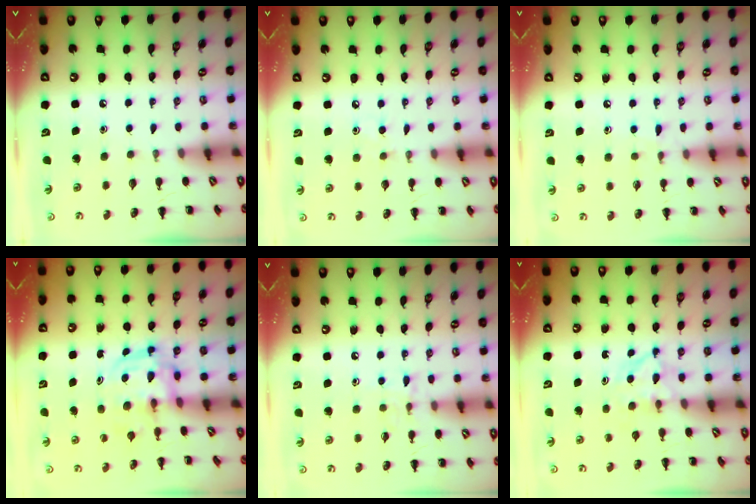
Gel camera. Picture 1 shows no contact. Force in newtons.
{"total": 2.5, "press": 2.3, "slide": 0.9}
{"total": 5.9, "press": 5.4, "slide": 2.2}
{"total": 2.7, "press": 2.7, "slide": 0.3}
{"total": 5.8, "press": 5.7, "slide": 1.0}
{"total": 3.5, "press": 3.3, "slide": 1.1}